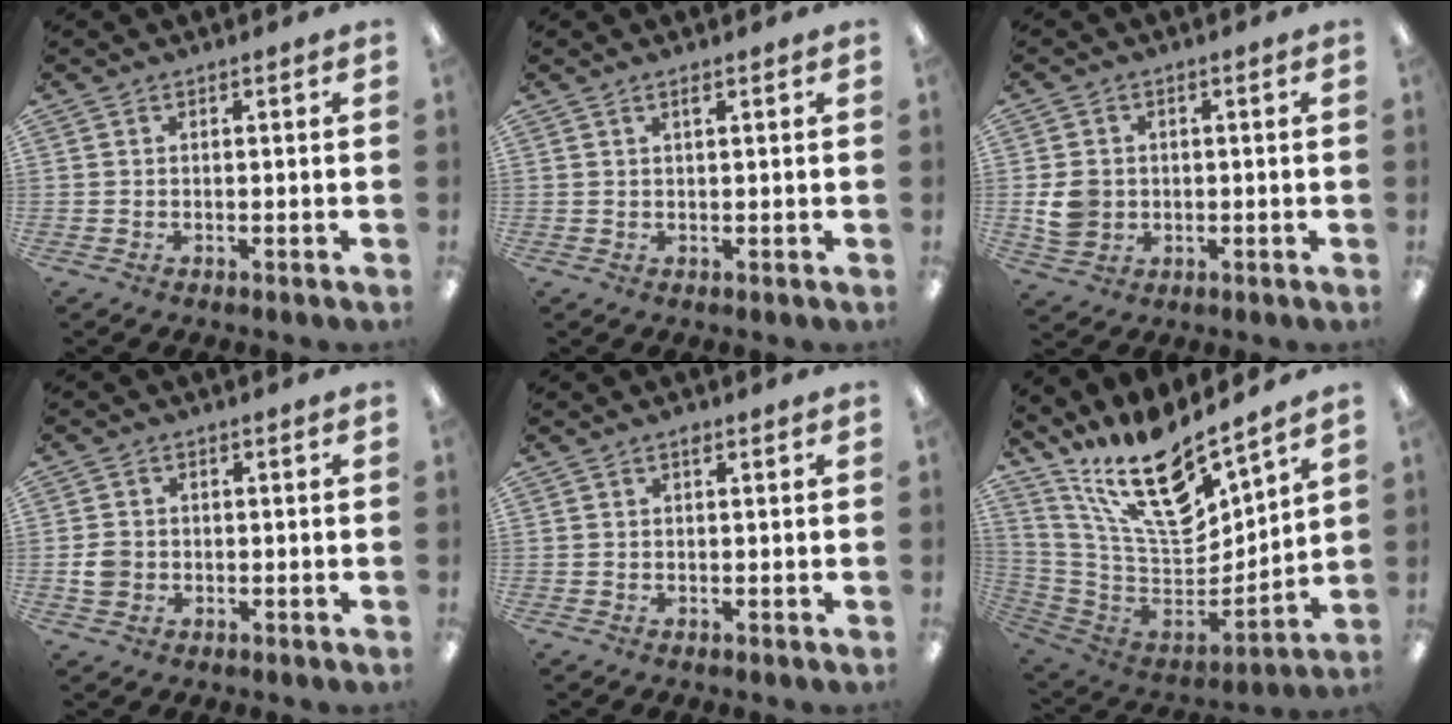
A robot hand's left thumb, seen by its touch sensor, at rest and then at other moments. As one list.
[{"total": 1.1, "force": [0.8, 0.2, 0.7], "torque": [-0.016, 0.001, 0.015]}, {"total": 6.2, "force": [0.0, 5.5, 2.9], "torque": [-0.053, 0.006, 0.001]}, {"total": 3.5, "force": [-0.6, 3.1, 1.6], "torque": [-0.018, 0.004, -0.010]}, {"total": 0.9, "force": [0.6, 0.4, 0.6], "torque": [-0.006, -0.001, 0.009]}, {"total": 19.9, "force": [14.6, 6.3, 11.9], "torque": [-0.214, -0.108, 0.257]}]